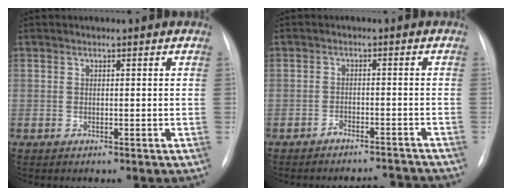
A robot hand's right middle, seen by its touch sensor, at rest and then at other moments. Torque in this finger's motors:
{"motor_torque": [-0.31, -0.53, 0.04, 0.01]}